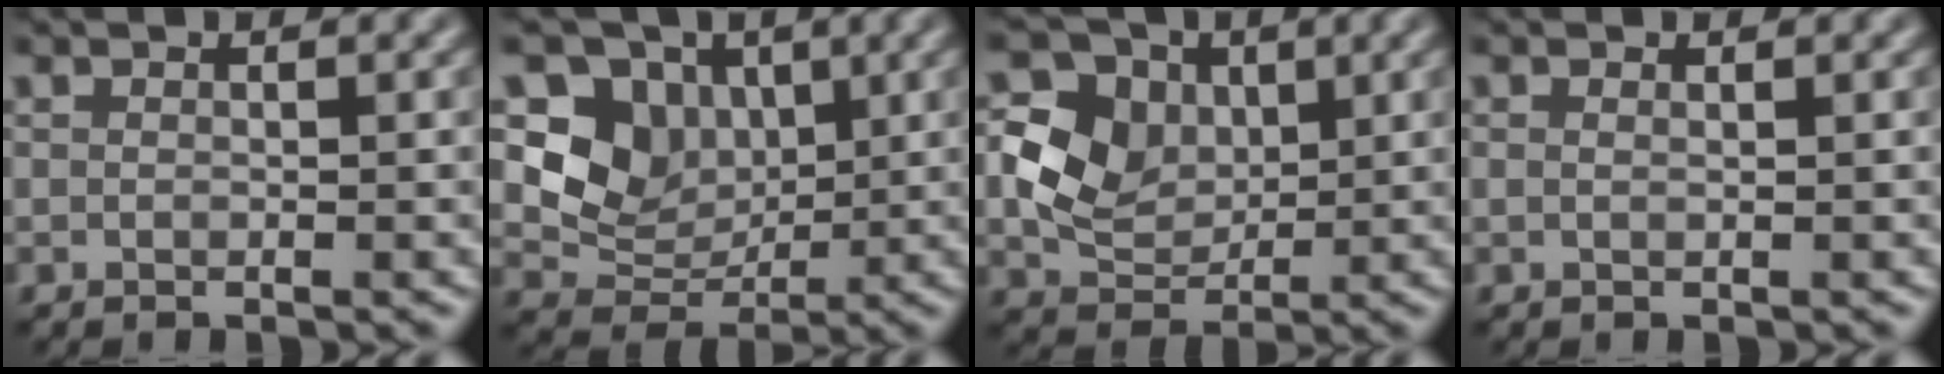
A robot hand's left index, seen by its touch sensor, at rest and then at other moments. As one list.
[{"total": 5.2, "force": [1.4, 4.5, 2.1], "torque": [-0.035, -0.012, 0.017]}, {"total": 5.2, "force": [0.6, 4.3, 2.8], "torque": [-0.055, 0.000, 0.012]}, {"total": 0.6, "force": [0.2, 0.3, 0.5], "torque": [-0.005, -0.002, -0.003]}]